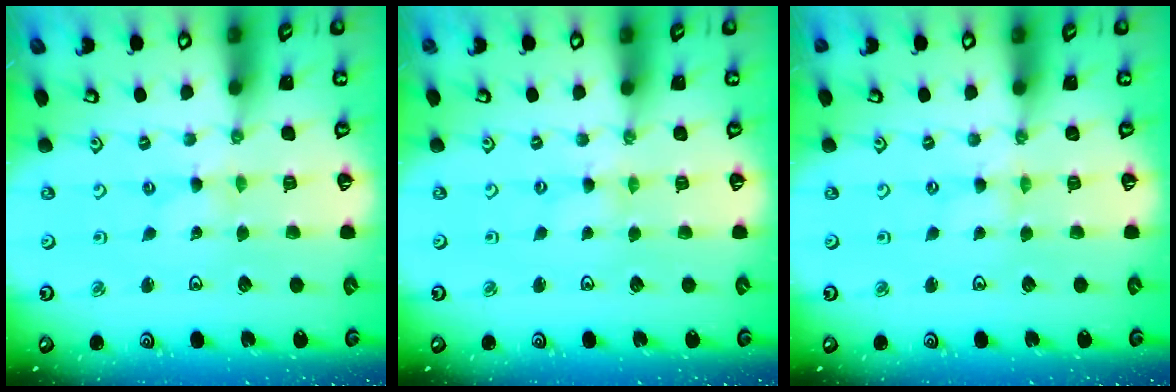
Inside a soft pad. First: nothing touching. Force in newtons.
{"total": 0.0}
{"total": 0.0}